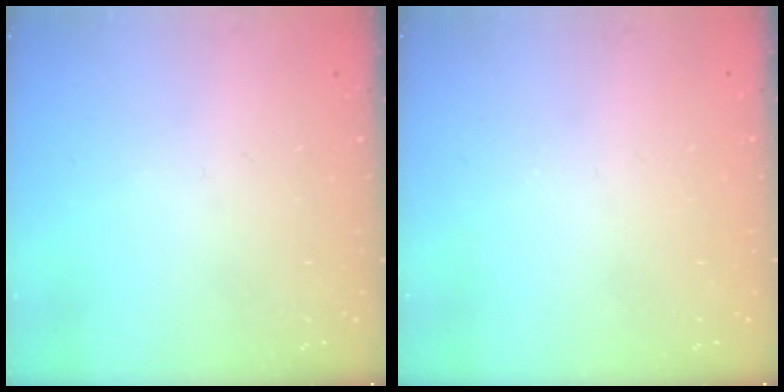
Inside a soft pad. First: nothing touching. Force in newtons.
{"total": 1.5, "press": 1.5, "slide": 0.1}